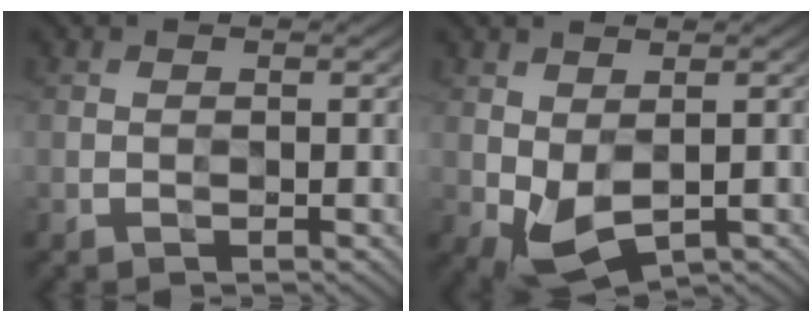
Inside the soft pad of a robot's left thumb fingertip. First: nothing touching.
{"total": 3.0, "force": [0.1, 2.0, 2.3], "torque": [-0.063, -0.001, 0.005]}